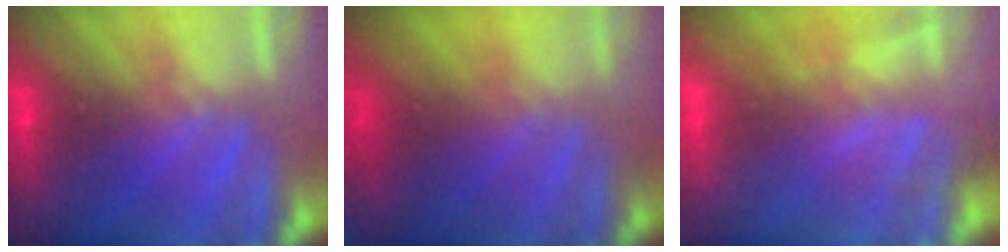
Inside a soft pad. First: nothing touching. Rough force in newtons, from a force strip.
{"total": 10.6}
{"total": 3.0}